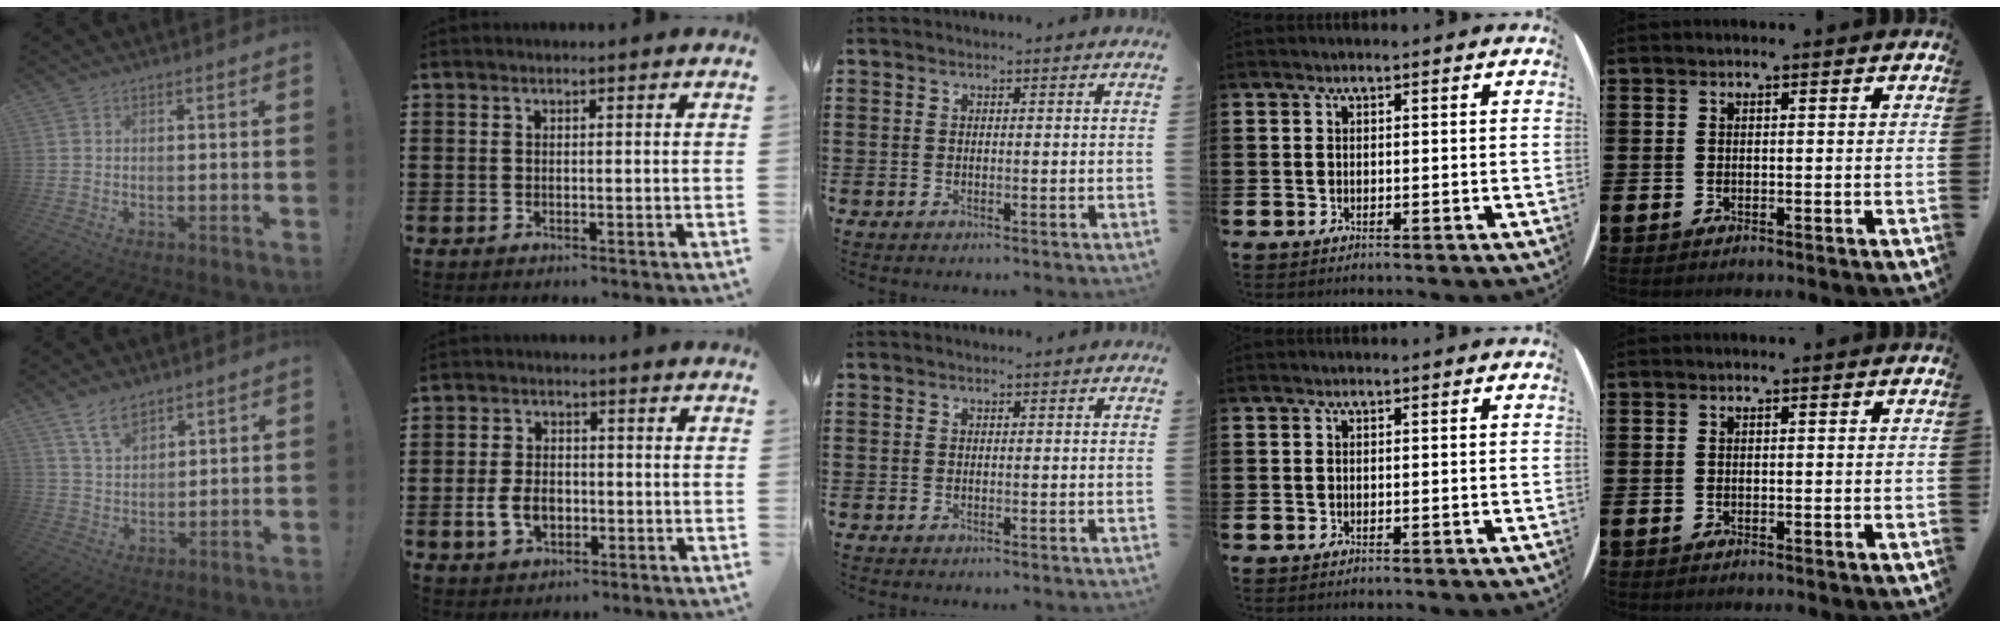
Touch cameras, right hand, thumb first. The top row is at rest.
{"thumb": {"total": 6.7, "force": [5.1, 3.2, 3.0], "torque": [-0.055, -0.023, 0.097]}, "index": {"total": 5.1, "force": [-1.4, 3.5, 3.5], "torque": [-0.081, 0.000, -0.027]}}